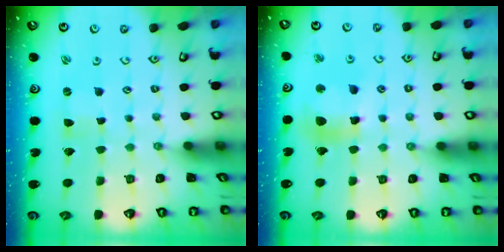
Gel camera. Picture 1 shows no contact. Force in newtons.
{"total": 11.7, "press": 11.5, "slide": 1.8}